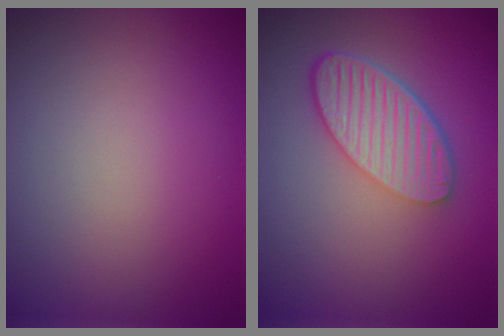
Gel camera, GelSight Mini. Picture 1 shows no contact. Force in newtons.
{"total": 5.8, "press": 4.4, "slide": 3.8}